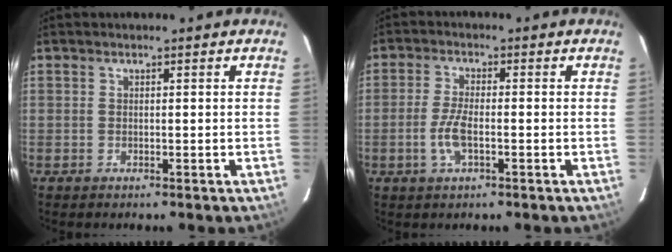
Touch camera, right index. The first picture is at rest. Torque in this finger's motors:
{"motor_torque": [0.47, -0.15, 0.14, 0.05]}